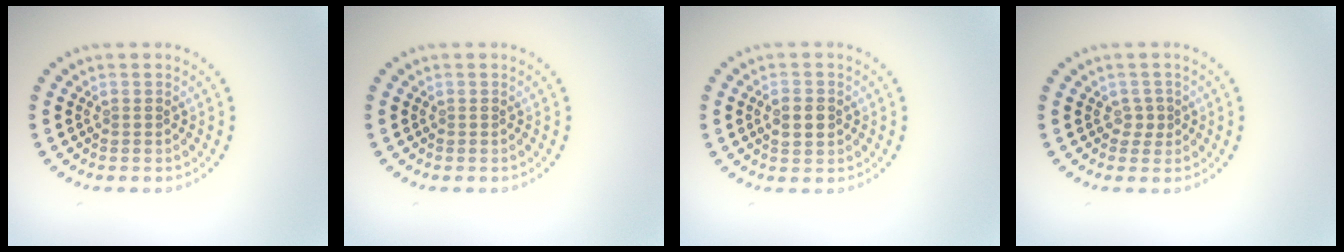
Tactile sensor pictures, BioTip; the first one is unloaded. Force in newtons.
{"total": 0.0}
{"total": 1.9, "press": 1.9, "slide": 0.0}
{"total": 1.2, "press": 0.9, "slide": 0.8}